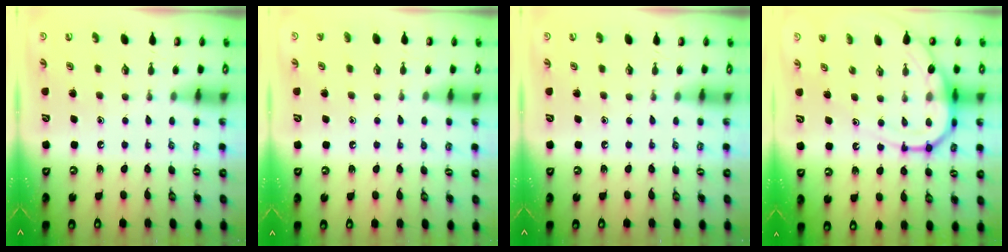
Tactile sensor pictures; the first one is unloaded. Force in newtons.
{"total": 2.5, "press": 2.4, "slide": 0.3}
{"total": 0.0}
{"total": 11.8, "press": 11.7, "slide": 1.1}